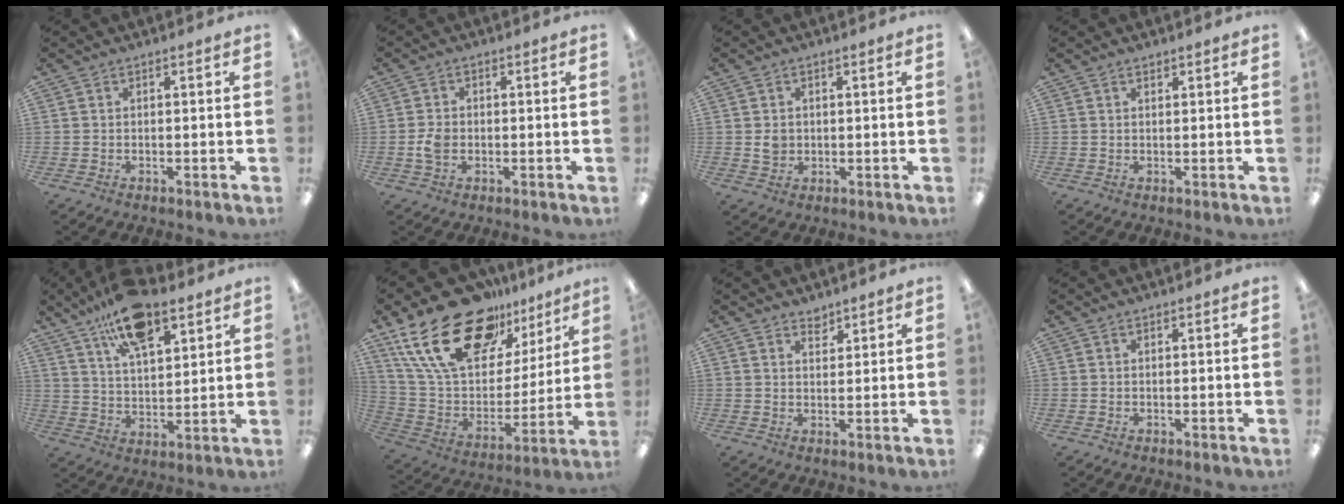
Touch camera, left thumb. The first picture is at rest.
{"total": 3.4, "force": [-0.6, 2.4, 2.3], "torque": [-0.050, 0.003, -0.012]}
{"total": 2.6, "force": [0.2, 2.3, 1.3], "torque": [-0.018, 0.002, 0.002]}
{"total": 0.7, "force": [0.7, 0.2, 0.2], "torque": [-0.005, 0.000, 0.013]}
{"total": 14.4, "force": [10.1, 5.8, 8.4], "torque": [-0.138, -0.044, 0.176]}
{"total": 26.4, "force": [17.0, 13.9, 14.7], "torque": [-0.275, -0.093, 0.306]}
{"total": 2.3, "force": [2.2, 0.8, 0.1], "torque": [0.010, -0.017, 0.038]}
{"total": 0.0}